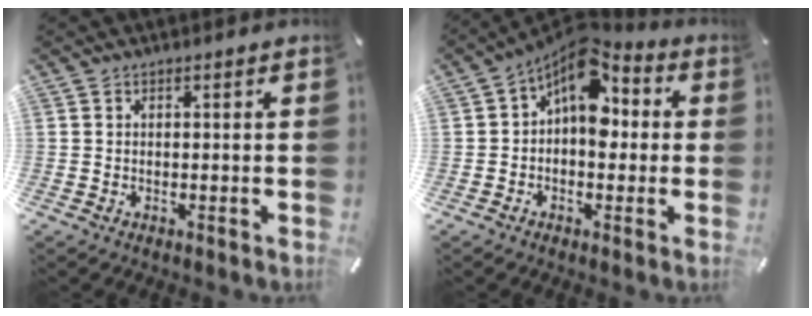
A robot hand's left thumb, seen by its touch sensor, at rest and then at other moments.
{"total": 10.9, "force": [3.3, 6.6, 8.0], "torque": [-0.117, -0.031, 0.058]}